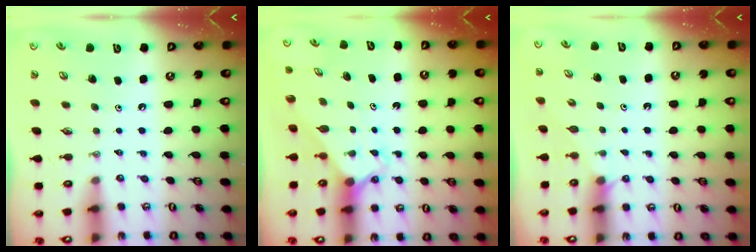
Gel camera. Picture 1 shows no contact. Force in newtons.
{"total": 2.4, "press": 2.4, "slide": 0.2}
{"total": 1.3, "press": 1.3, "slide": 0.3}